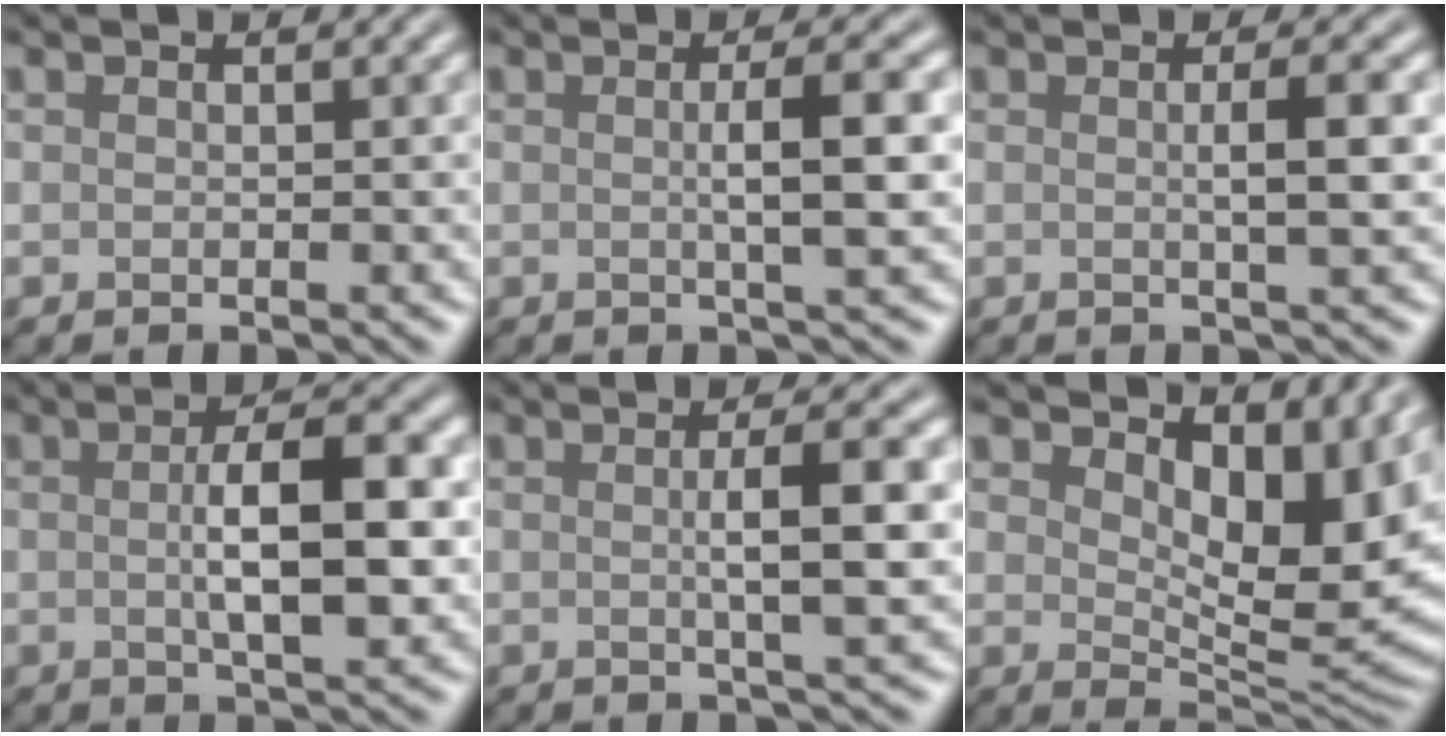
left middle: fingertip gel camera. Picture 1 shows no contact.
{"total": 4.1, "force": [0.2, 0.8, 4.1], "torque": [-0.059, 0.004, 0.000]}
{"total": 3.0, "force": [0.2, 0.6, 2.9], "torque": [-0.040, 0.002, -0.002]}
{"total": 6.7, "force": [0.1, 2.0, 6.4], "torque": [-0.106, 0.001, 0.000]}
{"total": 4.6, "force": [0.2, 0.9, 4.5], "torque": [-0.066, 0.005, 0.002]}
{"total": 7.9, "force": [3.5, 3.7, 6.0], "torque": [-0.095, -0.013, 0.050]}